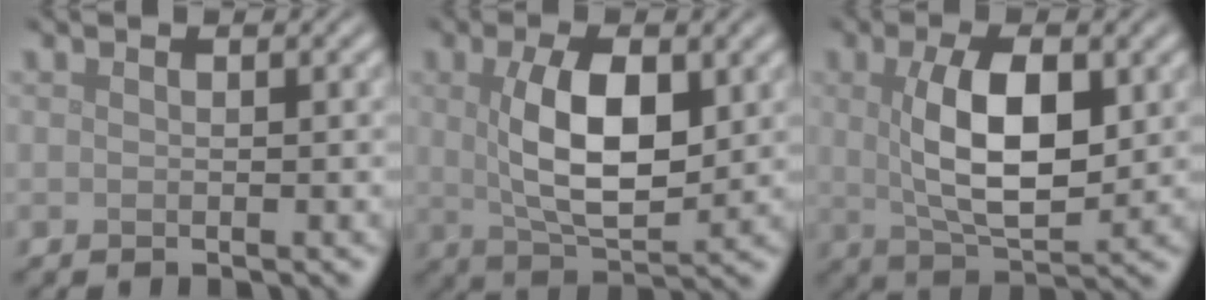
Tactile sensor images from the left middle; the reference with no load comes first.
{"total": 7.2, "force": [1.2, 3.2, 6.4], "torque": [-0.121, -0.002, 0.025]}
{"total": 7.5, "force": [1.1, 3.2, 6.7], "torque": [-0.125, -0.002, 0.024]}